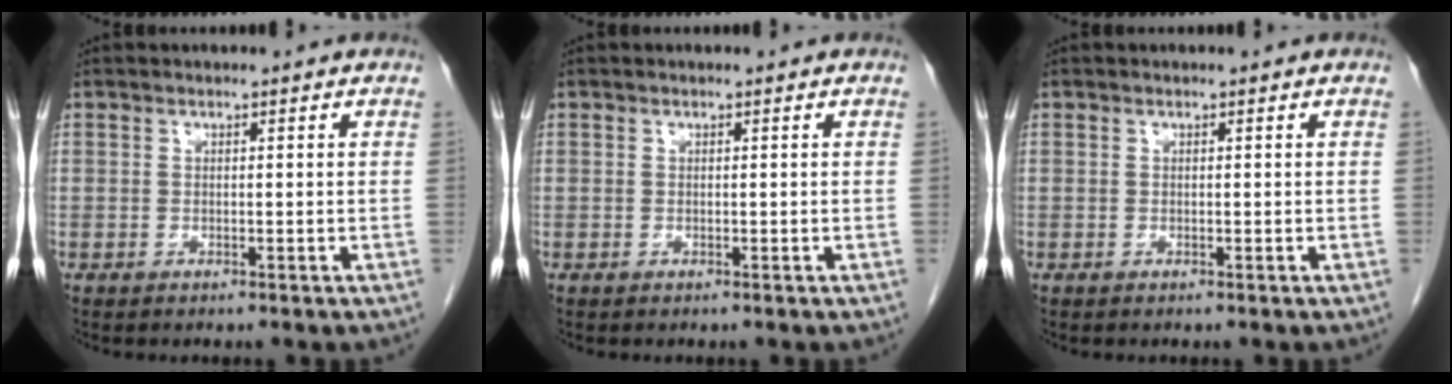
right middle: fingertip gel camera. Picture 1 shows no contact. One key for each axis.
{"total": 0.0}
{"total": 0.0}